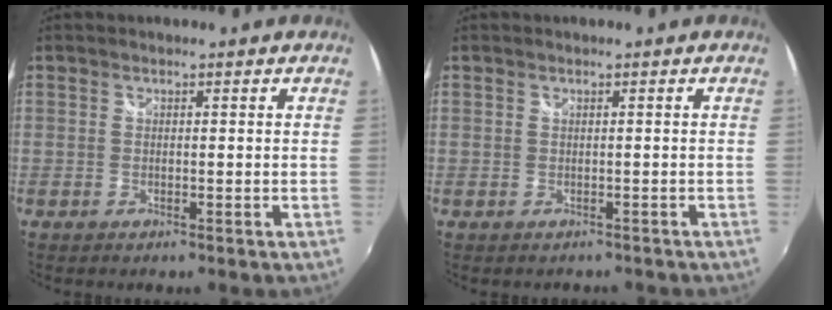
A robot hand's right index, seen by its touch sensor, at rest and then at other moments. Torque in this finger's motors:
{"motor_torque": [-1.15, 0.26, -0.78, -0.18]}